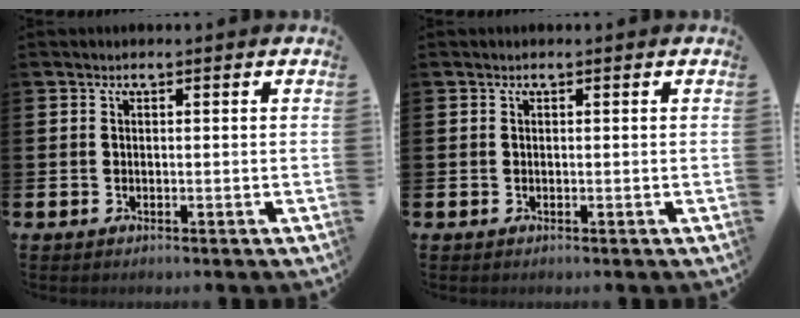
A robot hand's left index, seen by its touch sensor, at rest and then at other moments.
{"total": 0.0}